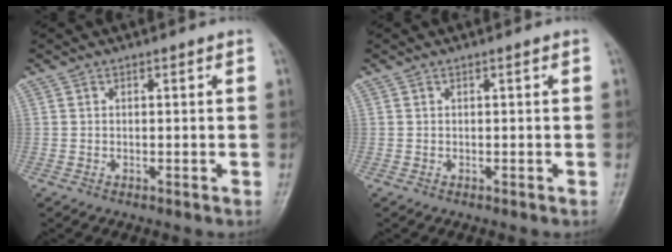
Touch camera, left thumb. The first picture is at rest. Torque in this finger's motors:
{"motor_torque": [0.00, 0.00, -0.02, -0.03, 0.00]}